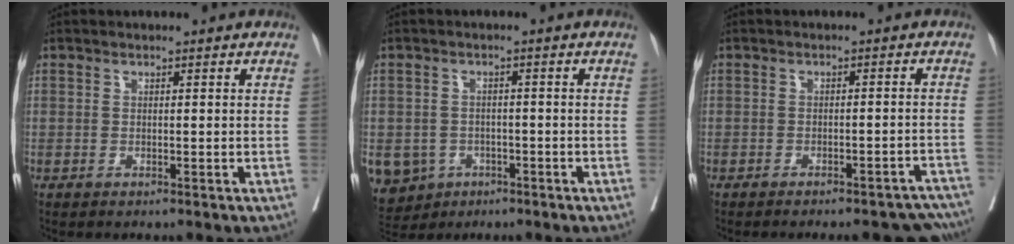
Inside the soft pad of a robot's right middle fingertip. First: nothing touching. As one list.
[{"total": 9.6, "force": [-4.3, 8.2, 2.6], "torque": [-0.078, 0.001, -0.057]}, {"total": 14.0, "force": [-12.9, 3.2, 4.3], "torque": [-0.035, 0.016, -0.138]}]